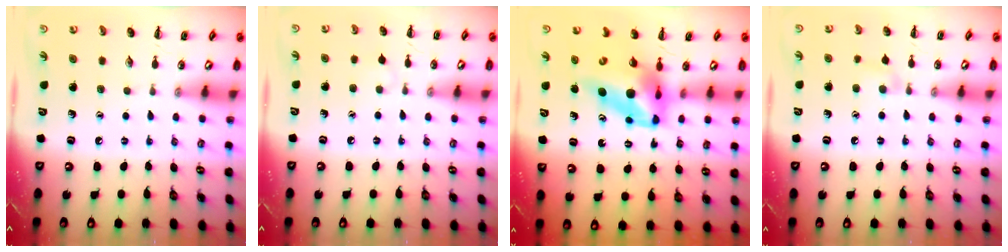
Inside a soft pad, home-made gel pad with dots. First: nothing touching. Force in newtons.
{"total": 2.8, "press": 2.6, "slide": 1.1}
{"total": 11.4, "press": 10.8, "slide": 3.9}
{"total": 5.3, "press": 5.0, "slide": 1.9}